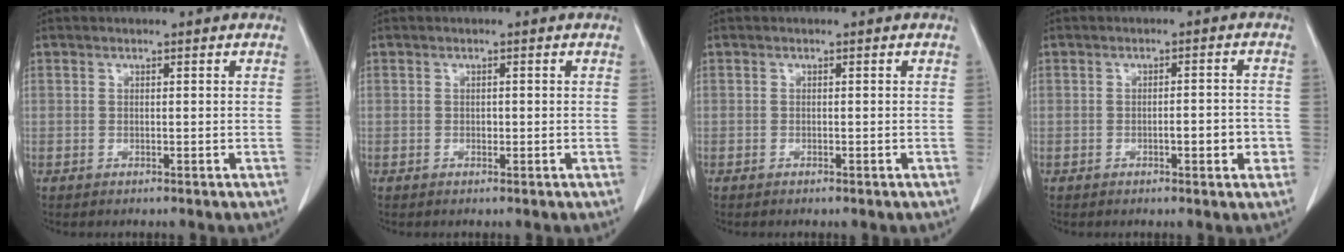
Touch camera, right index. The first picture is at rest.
{"total": 0.5, "force": [-0.1, 0.4, 0.4], "torque": [-0.005, 0.002, -0.003]}
{"total": 0.5, "force": [-0.4, 0.1, 0.3], "torque": [-0.011, -0.002, -0.005]}
{"total": 3.8, "force": [-1.2, 0.9, 3.4], "torque": [-0.050, 0.002, -0.014]}